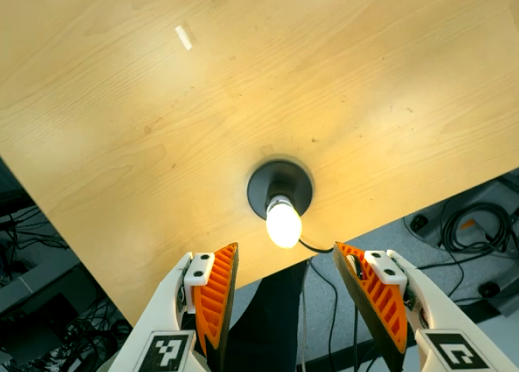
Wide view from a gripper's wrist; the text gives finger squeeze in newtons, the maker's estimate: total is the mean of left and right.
{"total": 0.0}